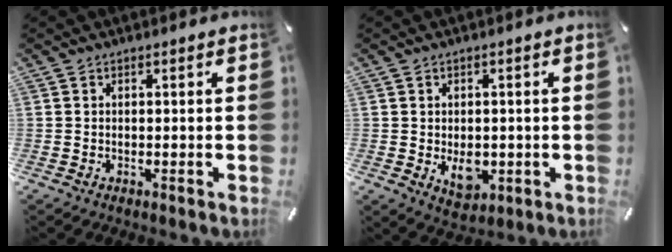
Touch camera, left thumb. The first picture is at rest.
{"total": 6.0, "force": [-0.9, 4.5, 3.8], "torque": [-0.045, -0.003, -0.012]}